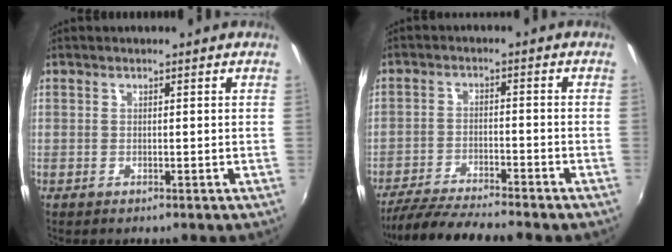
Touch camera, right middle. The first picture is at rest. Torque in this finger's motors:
{"motor_torque": [0.34, -0.45, 0.03, 0.05]}